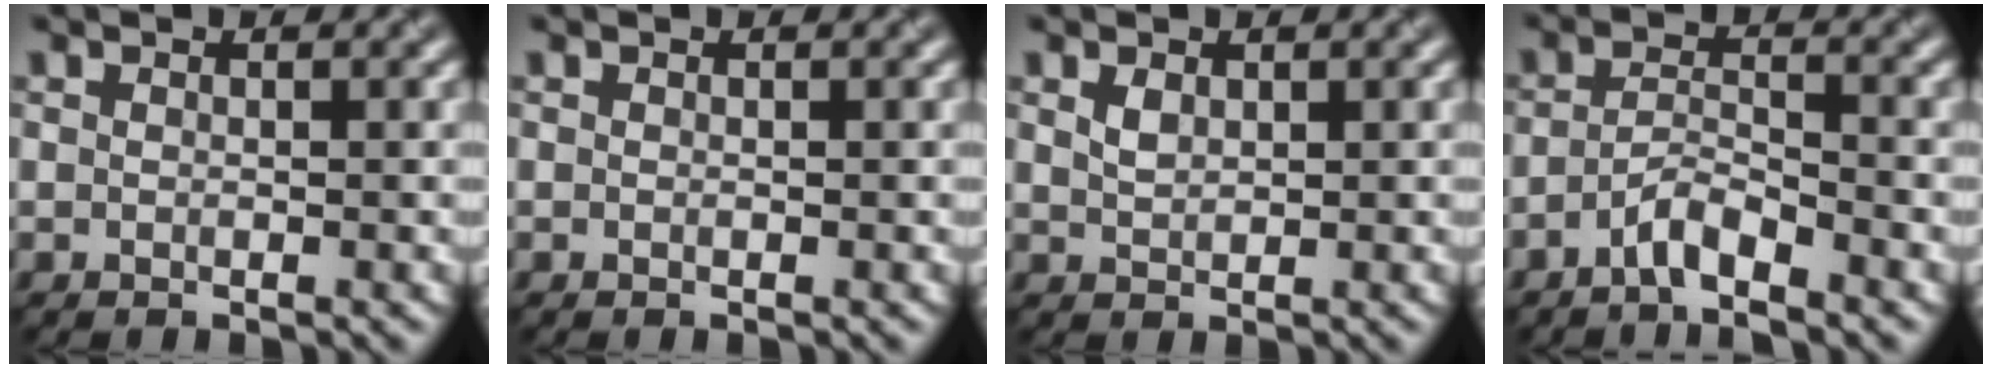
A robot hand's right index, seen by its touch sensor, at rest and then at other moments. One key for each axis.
{"total": 0.0}
{"total": 0.5, "fx": 0.2, "fy": 0.4, "fz": 0.2, "tx": -0.010, "ty": 0.005, "tz": 0.016}
{"total": 2.8, "fx": -2.5, "fy": 0.2, "fz": 1.3, "tx": -0.026, "ty": 0.014, "tz": -0.046}